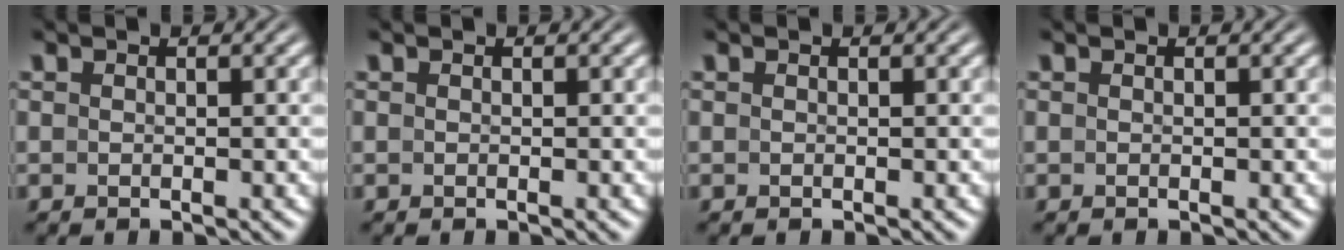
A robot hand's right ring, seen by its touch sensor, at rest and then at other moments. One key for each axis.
{"total": 0.0}
{"total": 0.0}
{"total": 0.0}